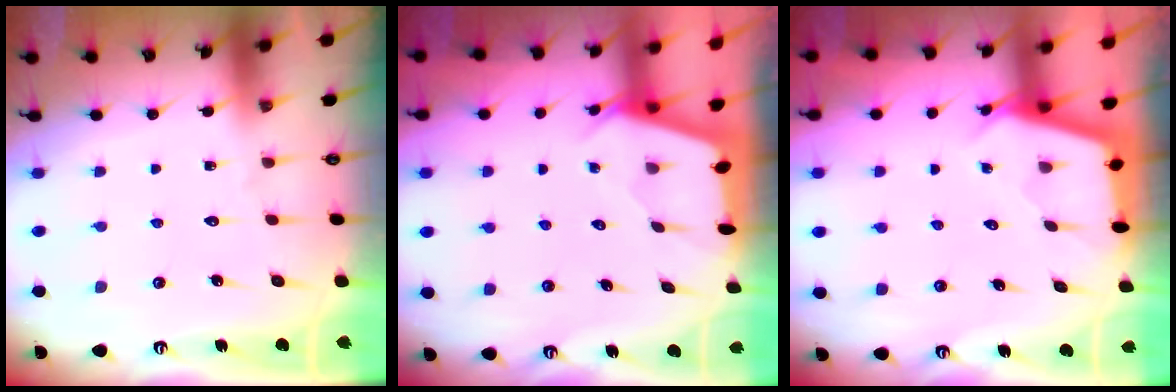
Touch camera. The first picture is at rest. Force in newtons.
{"total": 2.5, "press": 2.5, "slide": 0.3}
{"total": 2.6, "press": 2.6, "slide": 0.3}